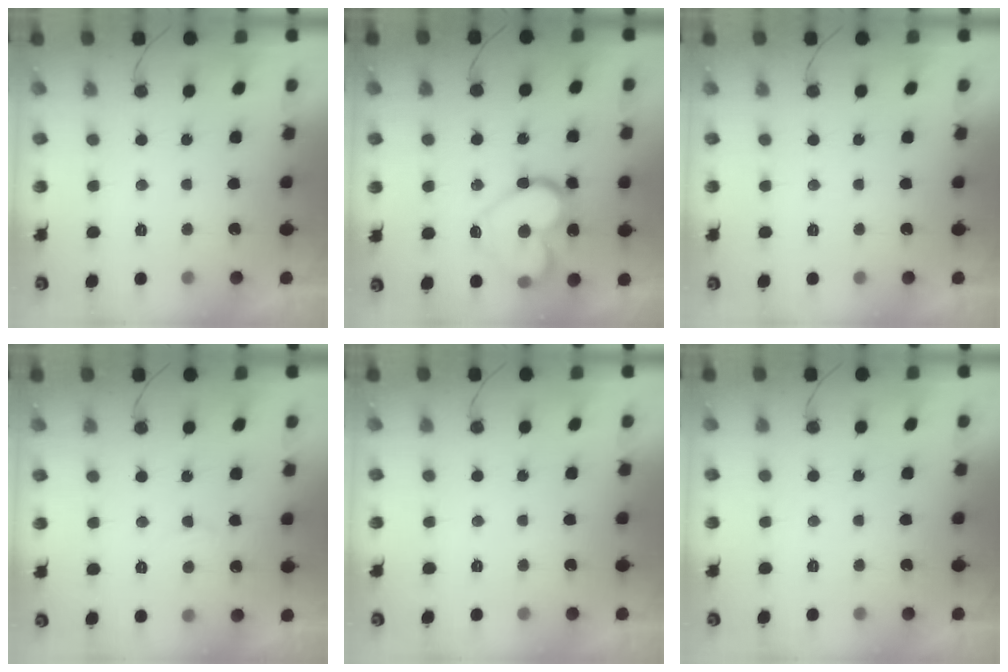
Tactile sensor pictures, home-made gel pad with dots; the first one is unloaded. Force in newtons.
{"total": 17.0, "press": 16.9, "slide": 2.1}
{"total": 0.0}
{"total": 3.8, "press": 3.8, "slide": 0.4}
{"total": 0.0}
{"total": 0.0}